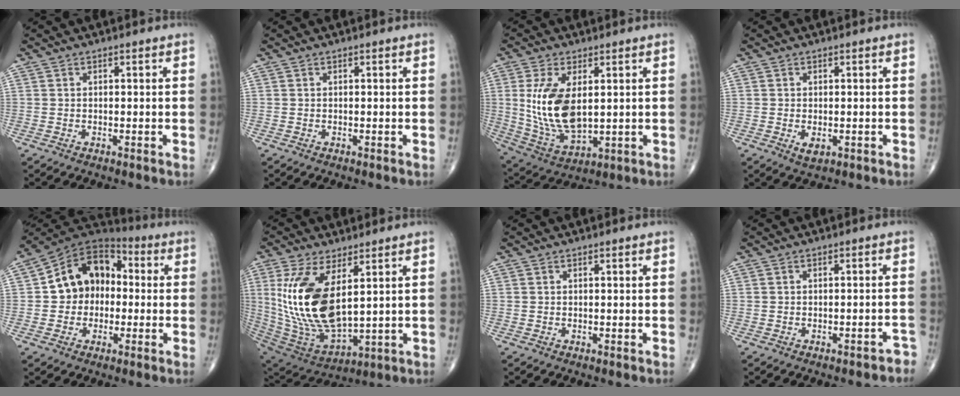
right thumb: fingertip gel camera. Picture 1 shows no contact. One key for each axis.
{"total": 0.0}
{"total": 14.1, "fx": 2.0, "fy": 7.3, "fz": 11.9, "tx": -0.233, "ty": -0.018, "tz": 0.055}
{"total": 2.3, "fx": -0.6, "fy": 1.3, "fz": 1.8, "tx": -0.028, "ty": -0.004, "tz": -0.006}
{"total": 13.8, "fx": 0.1, "fy": 10.9, "fz": 8.4, "tx": -0.098, "ty": 0.040, "tz": -0.012}
{"total": 19.6, "fx": 4.5, "fy": 9.0, "fz": 16.9, "tx": -0.343, "ty": -0.030, "tz": 0.105}
{"total": 0.0}
{"total": 2.9, "fx": -2.5, "fy": 1.0, "fz": 1.1, "tx": -0.010, "ty": 0.022, "tz": -0.026}